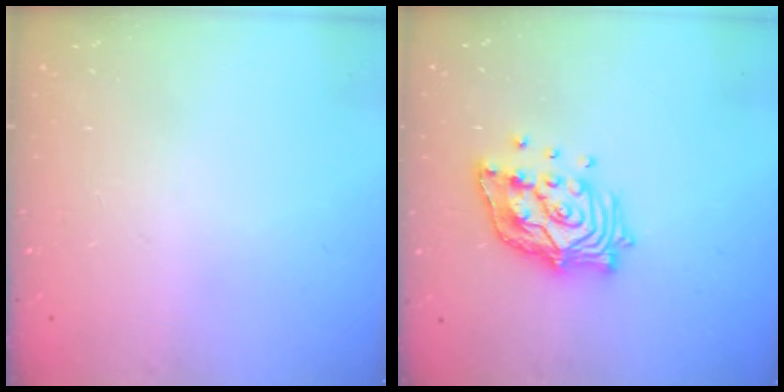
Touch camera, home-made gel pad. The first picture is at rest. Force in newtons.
{"total": 14.8, "press": 14.7, "slide": 1.9}